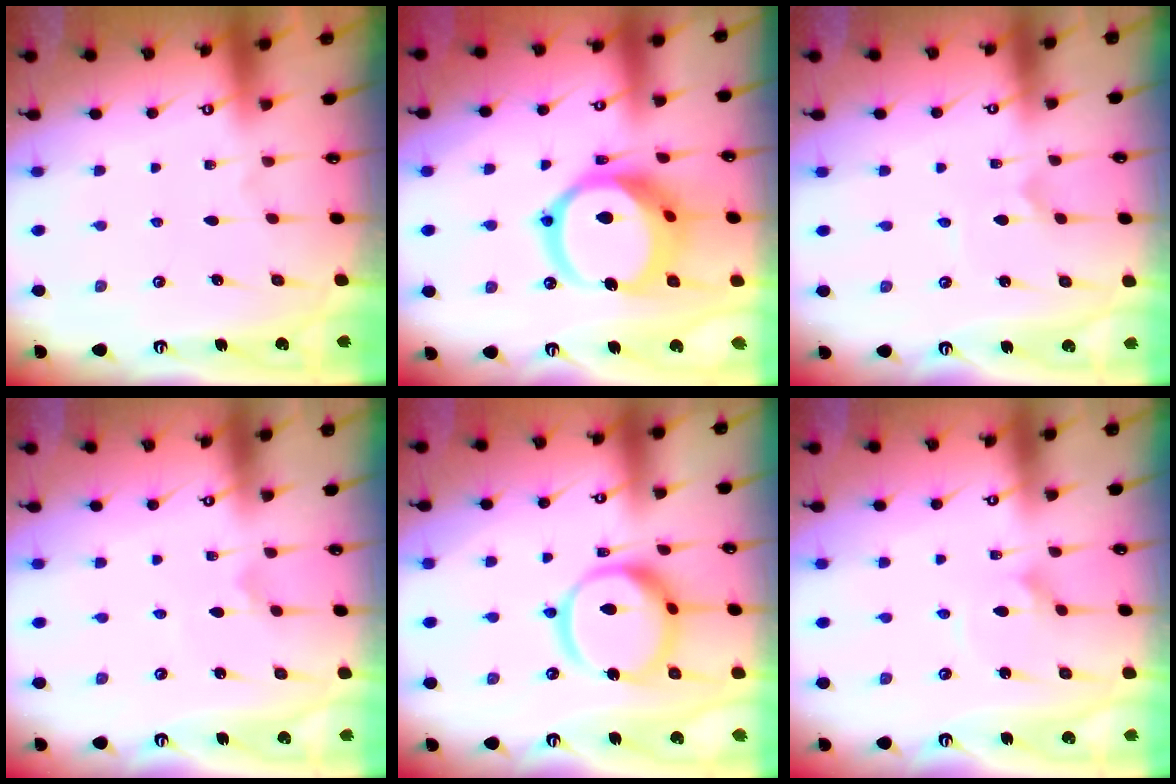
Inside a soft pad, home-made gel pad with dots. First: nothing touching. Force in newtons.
{"total": 17.2, "press": 17.1, "slide": 2.0}
{"total": 0.0}
{"total": 1.8, "press": 1.7, "slide": 0.1}
{"total": 14.5, "press": 14.5, "slide": 1.2}
{"total": 3.3, "press": 3.3, "slide": 0.2}